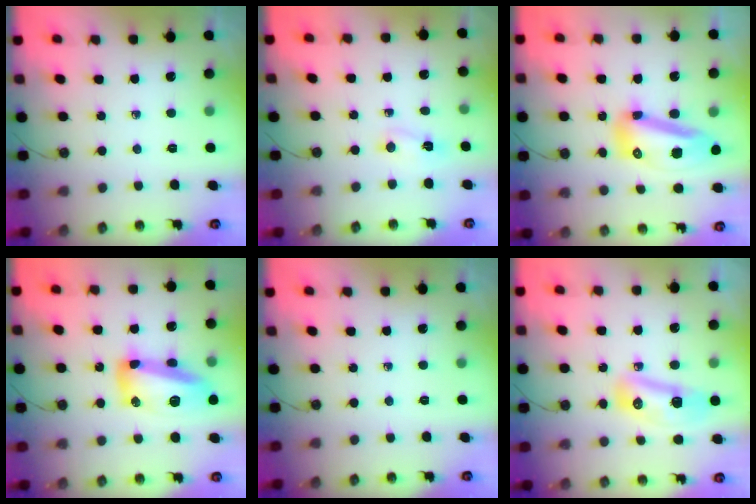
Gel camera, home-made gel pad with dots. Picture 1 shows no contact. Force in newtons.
{"total": 2.6, "press": 2.6, "slide": 0.6}
{"total": 14.7, "press": 14.4, "slide": 3.3}
{"total": 15.6, "press": 15.5, "slide": 1.3}
{"total": 0.0}
{"total": 12.4, "press": 11.5, "slide": 4.7}